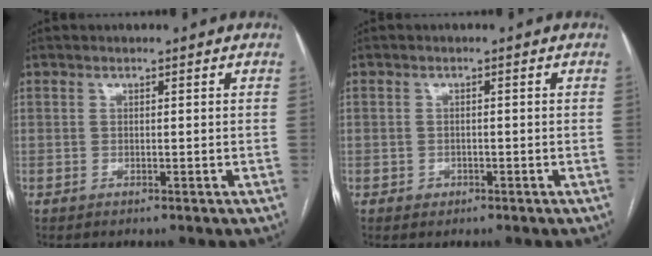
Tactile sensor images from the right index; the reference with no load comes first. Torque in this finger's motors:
{"motor_torque": [-0.47, -0.05, -0.81, -0.19]}